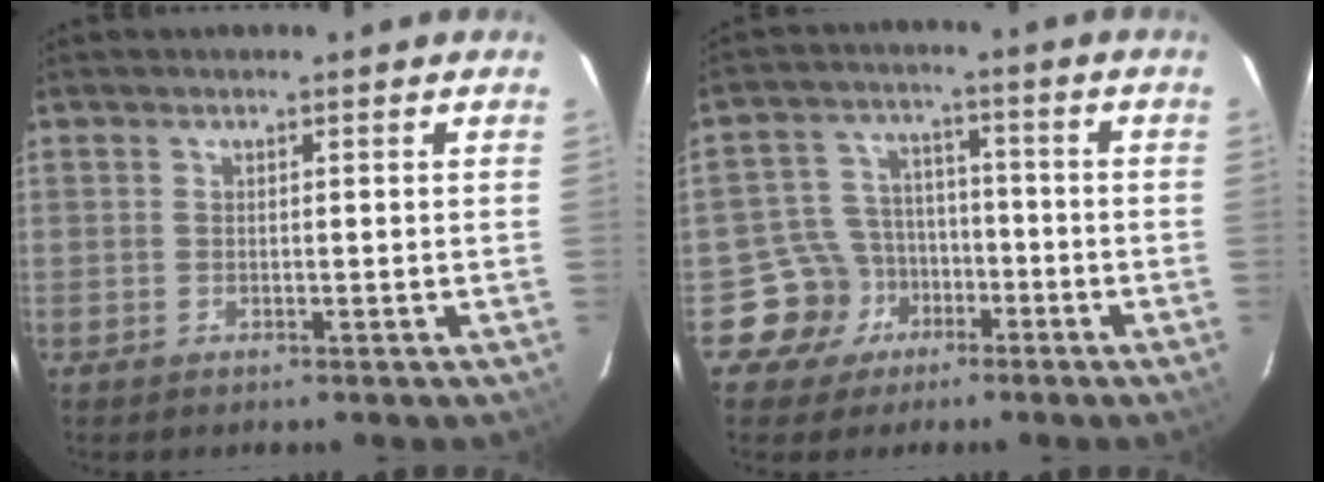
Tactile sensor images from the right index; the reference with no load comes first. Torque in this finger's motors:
{"motor_torque": [-0.21, -0.11, -1.05, -0.21]}